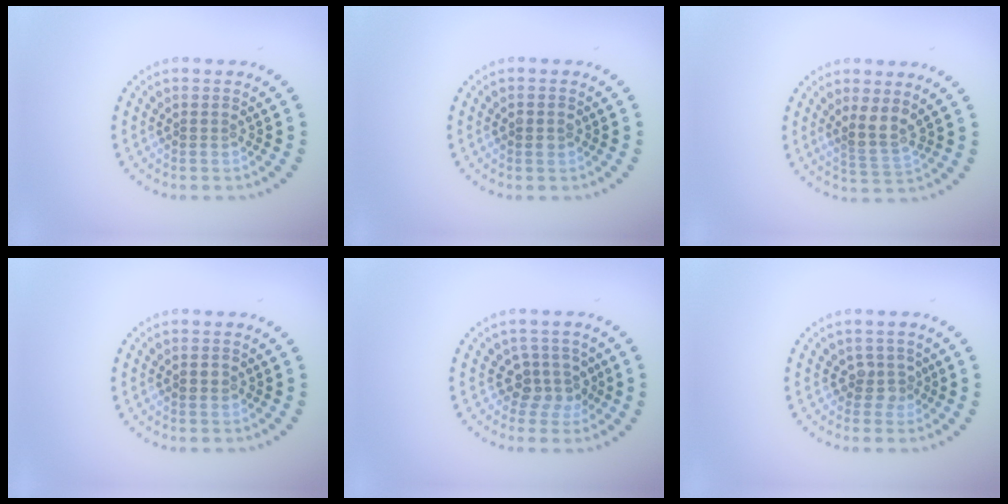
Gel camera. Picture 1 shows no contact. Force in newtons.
{"total": 1.4, "press": 1.4, "slide": 0.1}
{"total": 2.6, "press": 2.0, "slide": 1.6}
{"total": 1.2, "press": 1.2, "slide": 0.1}
{"total": 2.7, "press": 2.1, "slide": 1.7}
{"total": 1.8, "press": 1.3, "slide": 1.3}